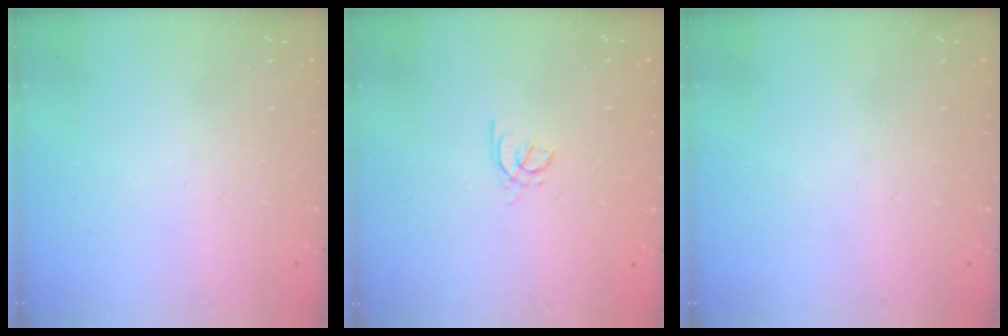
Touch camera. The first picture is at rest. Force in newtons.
{"total": 2.0, "press": 1.9, "slide": 0.5}
{"total": 0.0}